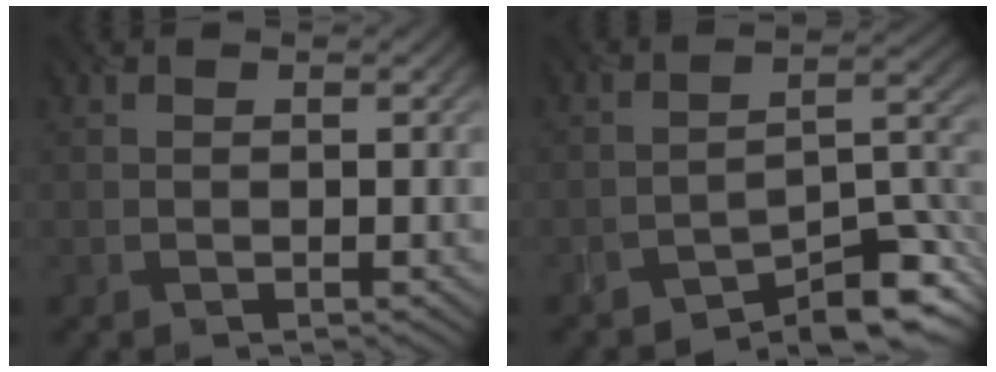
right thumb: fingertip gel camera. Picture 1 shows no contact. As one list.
[{"total": 7.8, "force": [-6.9, 1.7, 3.3], "torque": [-0.031, 0.011, -0.125]}]